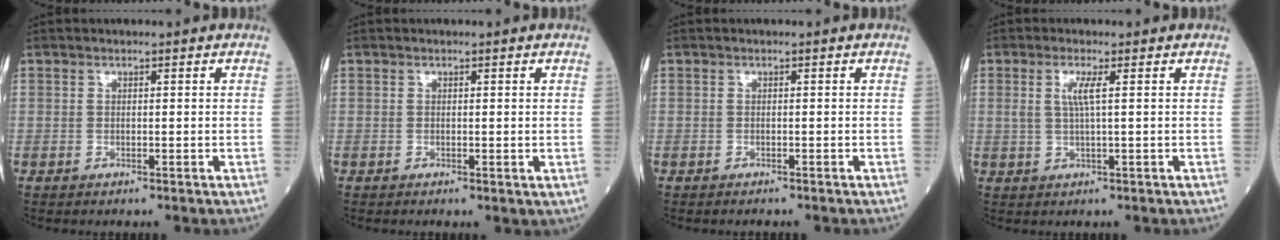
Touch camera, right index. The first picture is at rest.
{"total": 0.6, "force": [0.0, 0.4, 0.5], "torque": [-0.009, -0.003, 0.001]}
{"total": 1.2, "force": [-1.1, 0.2, 0.4], "torque": [-0.009, -0.003, -0.014]}
{"total": 2.9, "force": [0.7, -0.1, 2.8], "torque": [-0.064, 0.001, 0.014]}